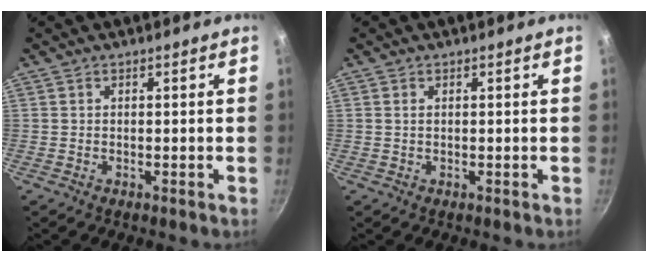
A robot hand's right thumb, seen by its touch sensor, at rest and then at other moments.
{"total": 0.7, "force": [0.2, 0.5, 0.5], "torque": [-0.010, 0.001, 0.004]}